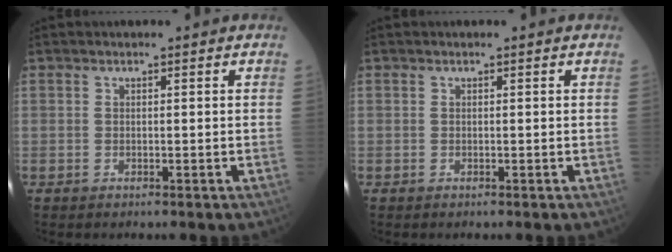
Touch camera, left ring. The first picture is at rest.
{"total": 0.0}